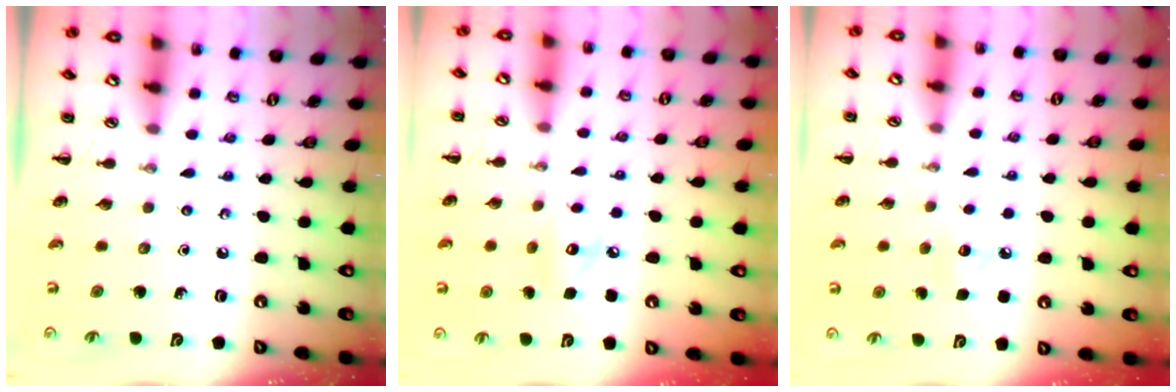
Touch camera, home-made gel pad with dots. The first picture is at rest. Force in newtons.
{"total": 6.9, "press": 6.9, "slide": 1.1}
{"total": 6.7, "press": 6.5, "slide": 1.7}